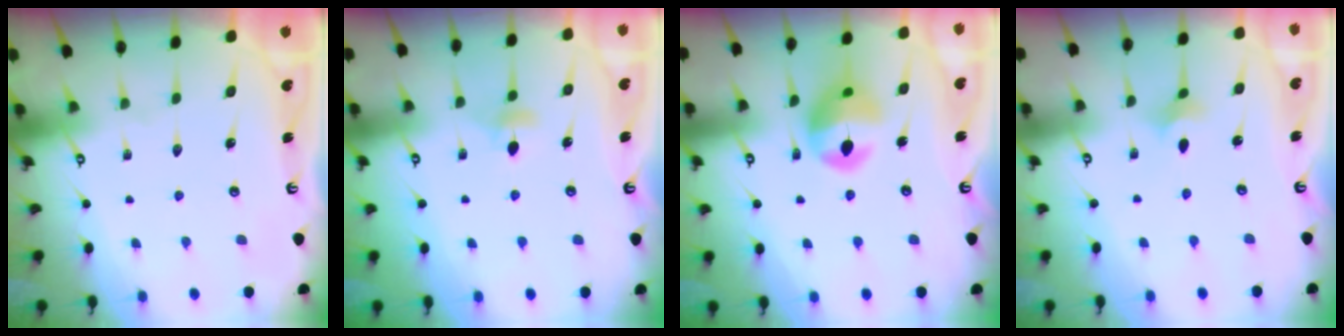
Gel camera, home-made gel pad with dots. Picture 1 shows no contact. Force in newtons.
{"total": 3.7, "press": 3.6, "slide": 0.8}
{"total": 12.5, "press": 12.4, "slide": 1.6}
{"total": 2.3, "press": 2.2, "slide": 0.5}